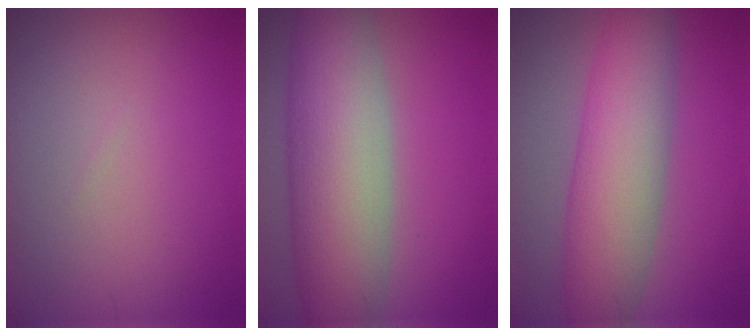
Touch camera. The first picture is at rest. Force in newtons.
{"total": 11.0, "press": 10.9, "slide": 0.8}
{"total": 8.3, "press": 8.3, "slide": 0.5}